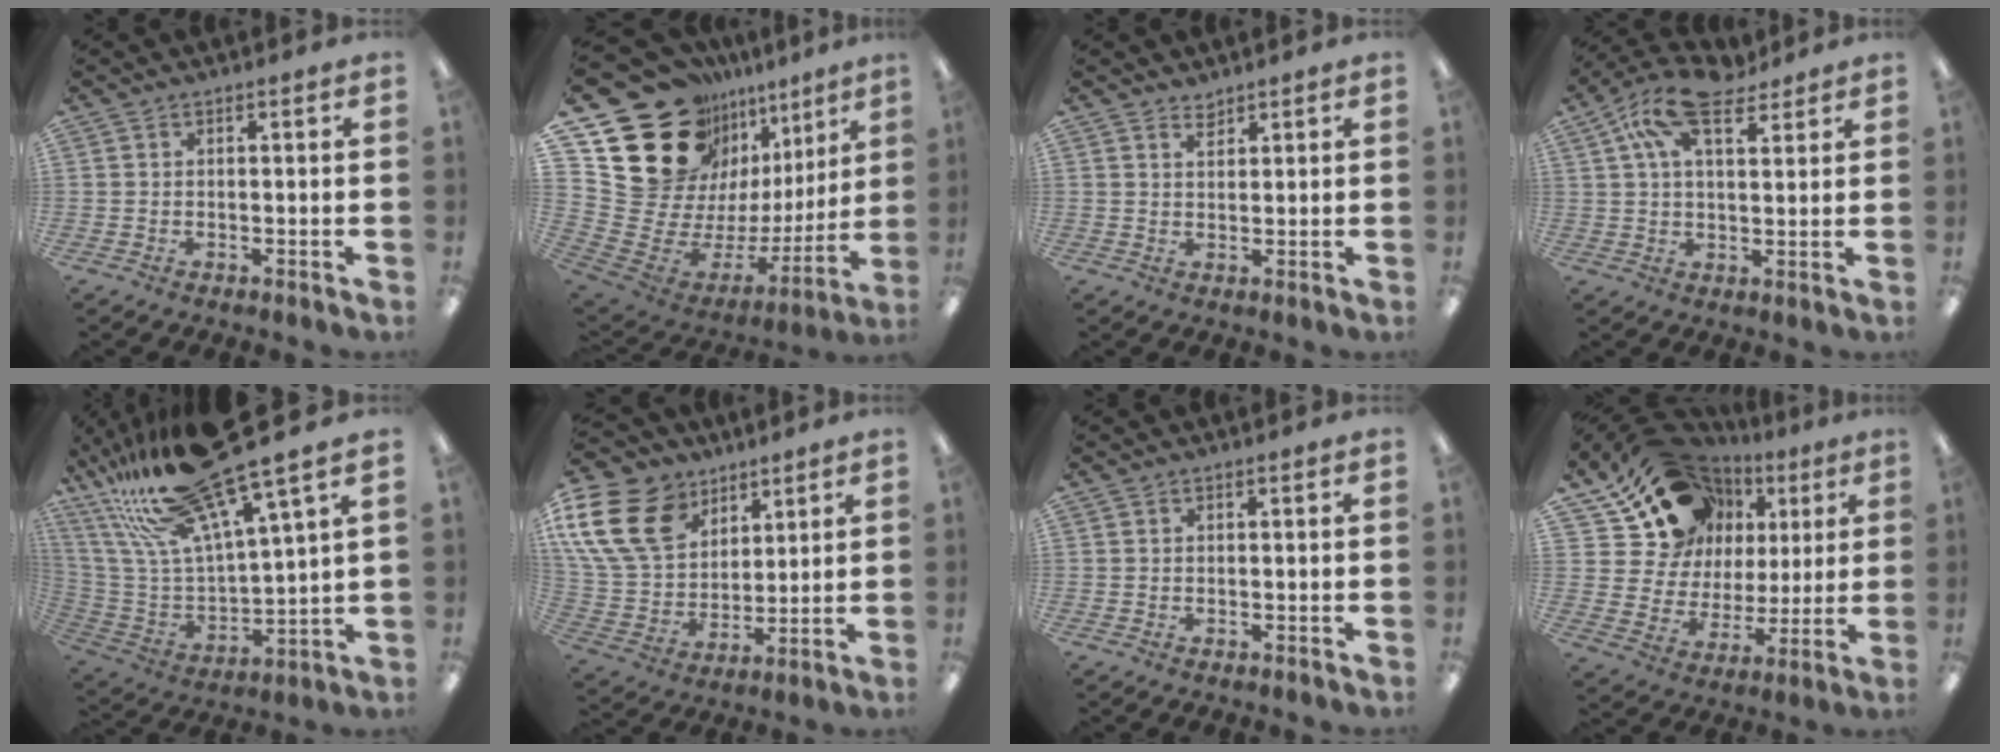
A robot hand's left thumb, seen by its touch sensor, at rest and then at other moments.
{"total": 24.7, "force": [14.8, 16.7, 10.6], "torque": [-0.159, -0.129, 0.318]}
{"total": 2.1, "force": [1.9, 0.6, 0.3], "torque": [0.001, -0.009, 0.035]}
{"total": 12.0, "force": [7.1, 5.7, 7.9], "torque": [-0.149, -0.013, 0.131]}
{"total": 26.1, "force": [19.8, 5.9, 16.0], "torque": [-0.304, -0.139, 0.328]}
{"total": 20.5, "force": [9.8, 14.6, 10.5], "torque": [-0.241, -0.035, 0.184]}
{"total": 0.0}
{"total": 18.2, "force": [11.9, 12.9, 5.1], "torque": [-0.107, -0.076, 0.237]}